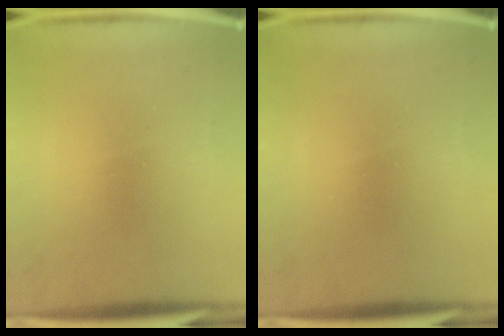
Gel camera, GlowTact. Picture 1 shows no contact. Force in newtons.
{"total": 0.0}